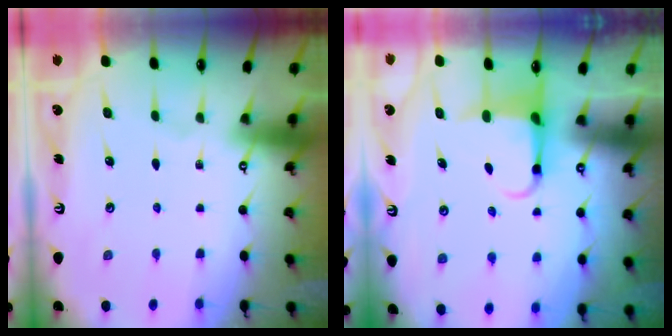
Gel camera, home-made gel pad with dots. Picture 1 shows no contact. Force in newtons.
{"total": 3.7, "press": 3.6, "slide": 0.7}